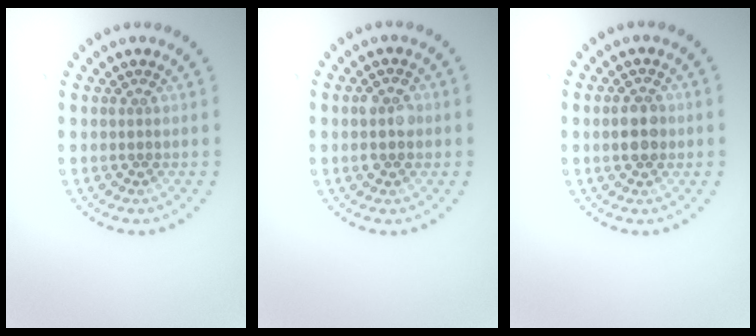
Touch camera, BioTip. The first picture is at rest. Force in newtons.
{"total": 2.4, "press": 2.3, "slide": 0.3}
{"total": 2.6, "press": 2.6, "slide": 0.4}